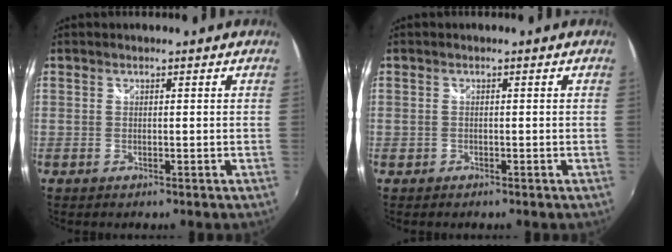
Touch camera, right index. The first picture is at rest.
{"total": 1.0, "force": [-0.6, 0.8, 0.2], "torque": [-0.008, -0.003, -0.011]}